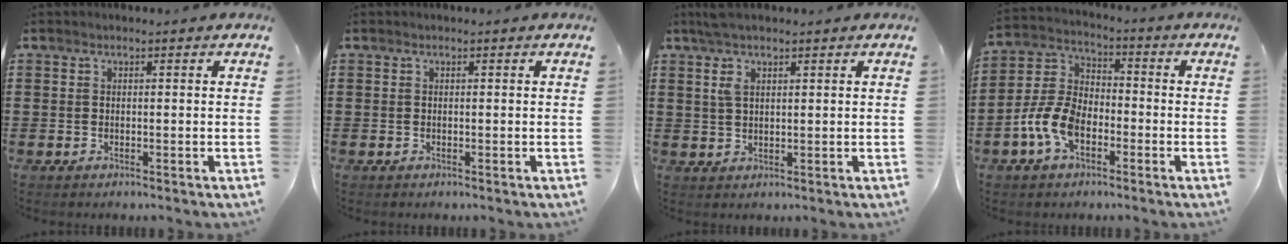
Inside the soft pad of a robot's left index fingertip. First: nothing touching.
{"total": 0.0}
{"total": 3.5, "force": [1.9, 1.0, 2.8], "torque": [-0.060, 0.006, 0.032]}
{"total": 8.2, "force": [-3.7, 4.7, 5.5], "torque": [-0.151, 0.000, -0.080]}